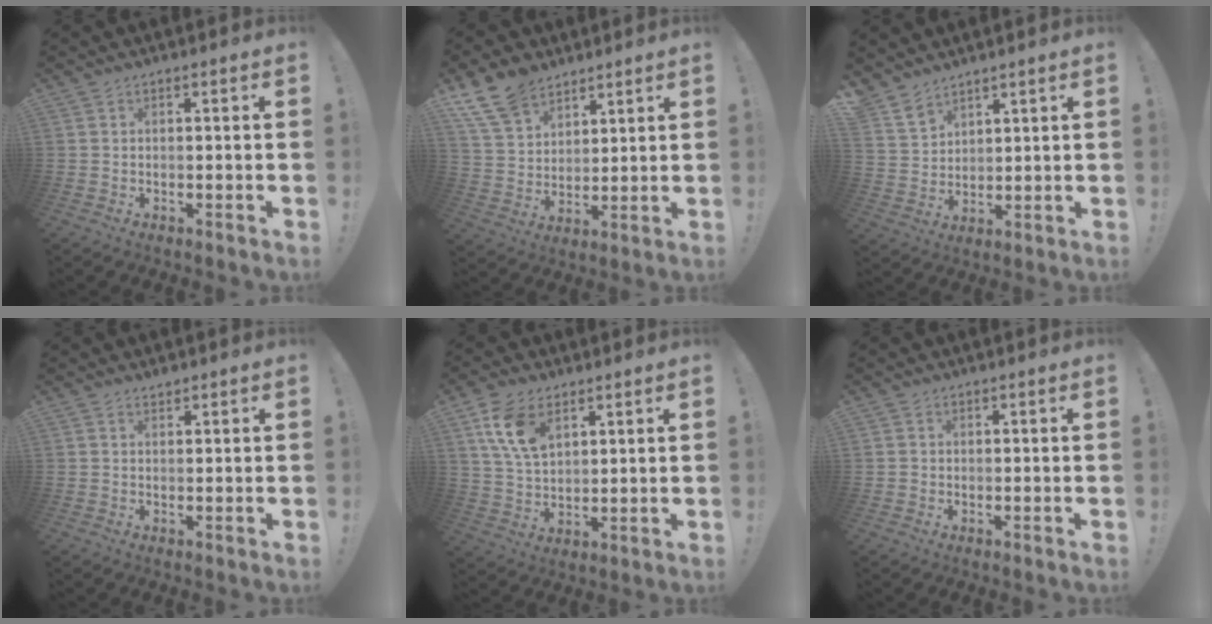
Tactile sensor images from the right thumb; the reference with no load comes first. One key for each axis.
{"total": 13.6, "fx": 9.8, "fy": 8.1, "fz": 4.9, "tx": -0.101, "ty": -0.054, "tz": 0.191}
{"total": 7.0, "fx": 5.9, "fy": 3.4, "fz": 1.4, "tx": -0.042, "ty": -0.038, "tz": 0.119}
{"total": 1.0, "fx": 1.0, "fy": 0.1, "fz": 0.1, "tx": 0.003, "ty": -0.005, "tz": 0.019}
{"total": 12.0, "fx": 5.9, "fy": 7.1, "fz": 7.6, "tx": -0.152, "ty": -0.012, "tz": 0.111}
{"total": 1.2, "fx": 0.1, "fy": 1.1, "fz": 0.1, "tx": -0.001, "ty": 0.002, "tz": 0.002}